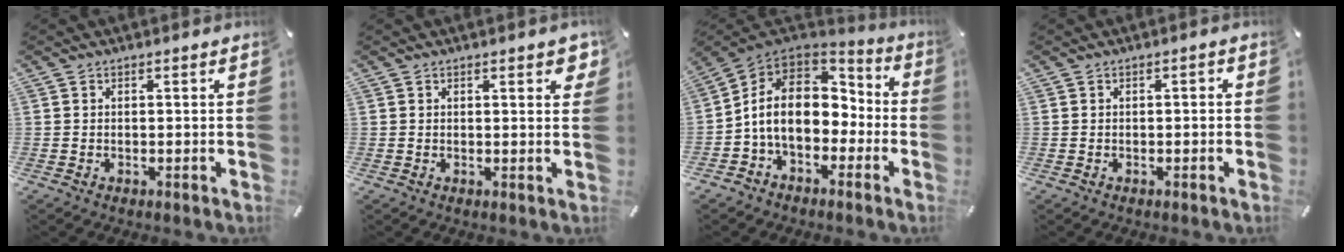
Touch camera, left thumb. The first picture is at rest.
{"total": 2.8, "force": [1.4, 0.9, 2.2], "torque": [-0.024, -0.006, 0.019]}
{"total": 13.5, "force": [-1.3, 10.6, 8.2], "torque": [-0.157, 0.012, -0.023]}
{"total": 1.1, "force": [-0.6, 0.4, 0.8], "torque": [-0.016, 0.004, -0.013]}